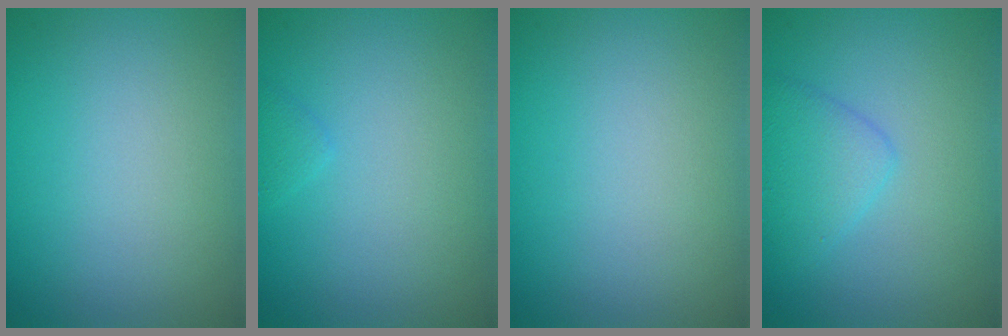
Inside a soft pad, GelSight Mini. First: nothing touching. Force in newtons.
{"total": 0.7, "press": 0.7, "slide": 0.0}
{"total": 0.0}
{"total": 2.5, "press": 2.5, "slide": 0.1}